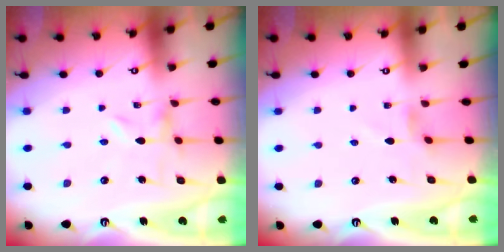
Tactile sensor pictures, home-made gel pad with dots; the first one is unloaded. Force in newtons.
{"total": 3.0, "press": 2.9, "slide": 0.5}